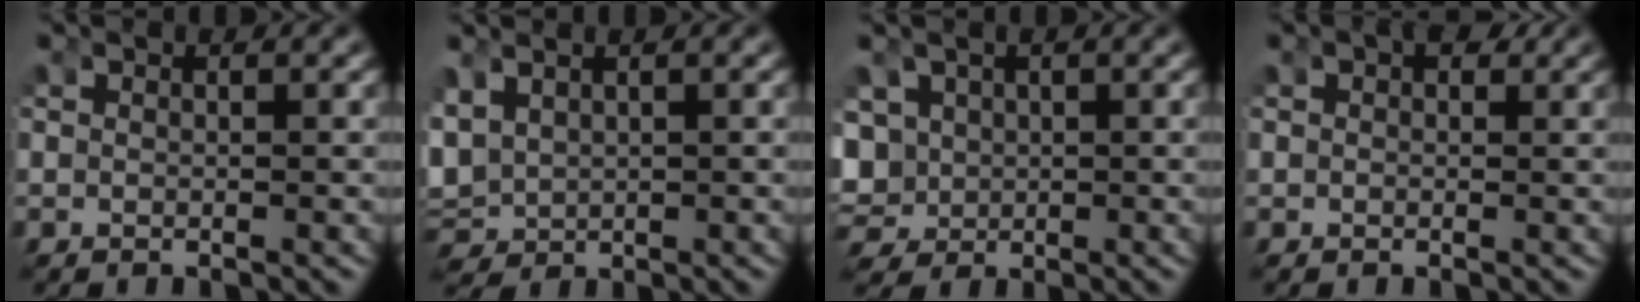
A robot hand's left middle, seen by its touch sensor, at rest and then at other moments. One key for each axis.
{"total": 4.3, "fx": 0.2, "fy": 4.0, "fz": 1.7, "tx": -0.080, "ty": -0.024, "tz": 0.018}
{"total": 6.4, "fx": -0.7, "fy": 6.0, "fz": 2.1, "tx": -0.097, "ty": -0.036, "tz": -0.001}
{"total": 1.6, "fx": 0.8, "fy": 1.1, "fz": 0.8, "tx": -0.013, "ty": -0.001, "tz": 0.010}